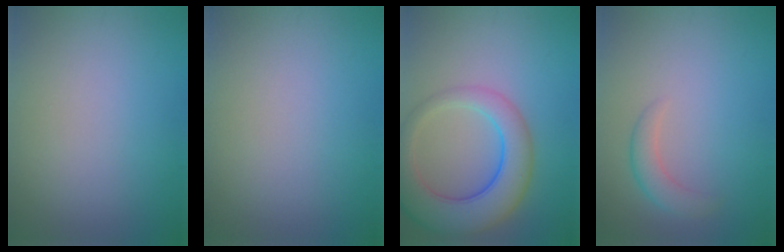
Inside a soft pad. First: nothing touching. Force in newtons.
{"total": 0.0}
{"total": 7.3, "press": 7.3, "slide": 0.5}
{"total": 2.0, "press": 2.0, "slide": 0.2}